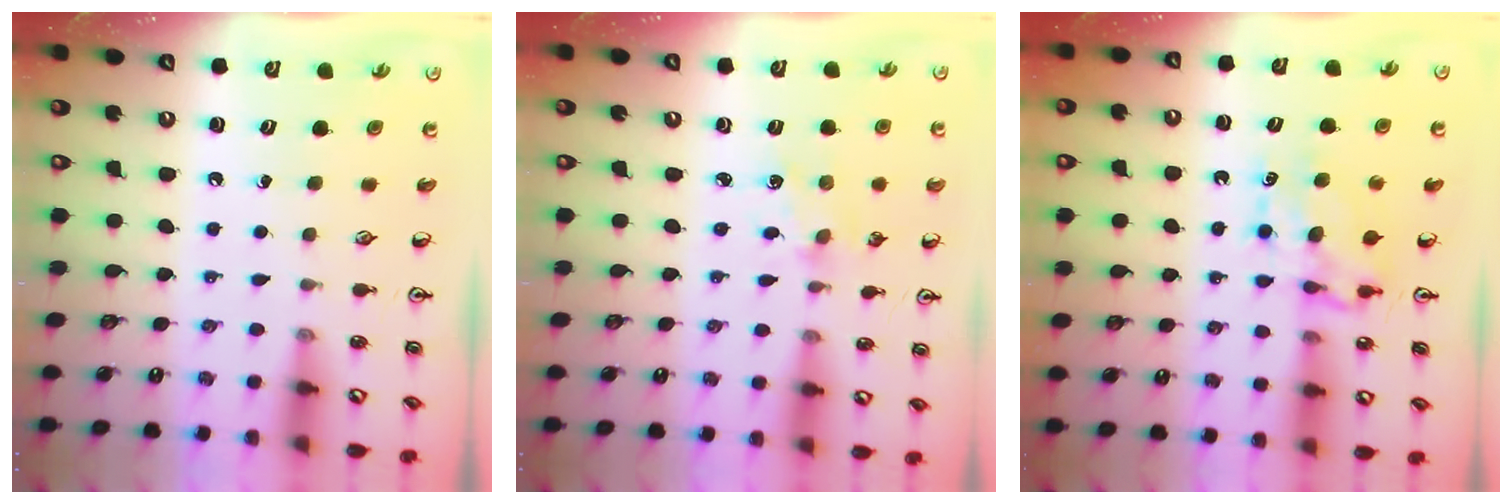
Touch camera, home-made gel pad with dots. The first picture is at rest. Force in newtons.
{"total": 1.8, "press": 1.7, "slide": 0.3}
{"total": 7.7, "press": 7.6, "slide": 0.8}